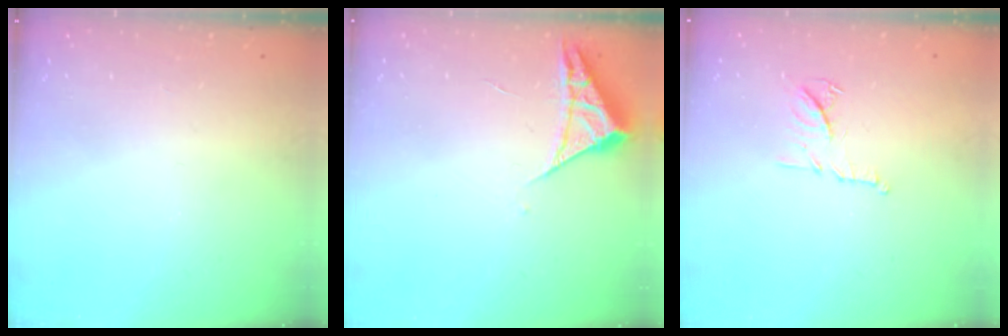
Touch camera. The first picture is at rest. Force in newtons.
{"total": 4.2, "press": 4.2, "slide": 0.5}
{"total": 9.1, "press": 9.1, "slide": 0.2}